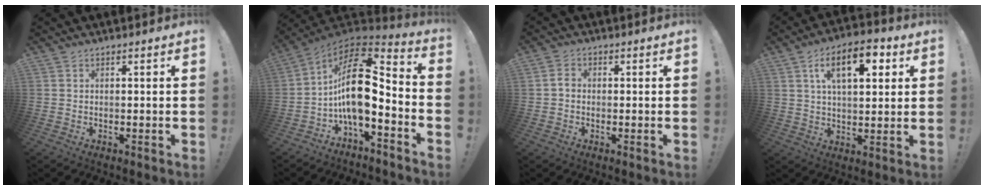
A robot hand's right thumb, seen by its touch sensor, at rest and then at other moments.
{"total": 17.8, "force": [0.1, 8.4, 15.8], "torque": [-0.285, 0.002, 0.004]}
{"total": 2.6, "force": [-0.4, 2.0, 1.5], "torque": [-0.023, 0.008, -0.008]}
{"total": 13.0, "force": [5.0, 6.2, 10.3], "torque": [-0.153, -0.003, 0.082]}